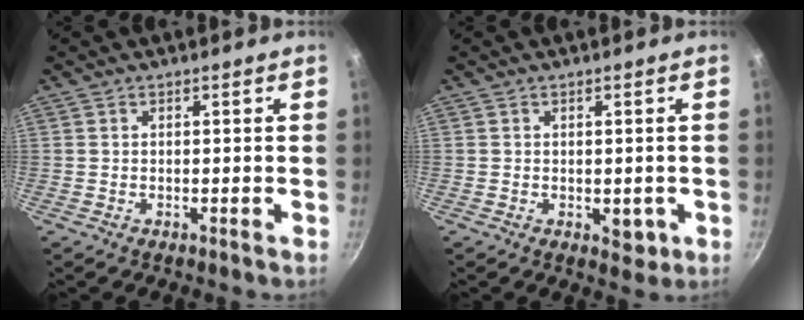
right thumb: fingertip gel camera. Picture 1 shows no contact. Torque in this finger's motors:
{"motor_torque": [0.78, 0.54, 0.56, -0.32, 0.06]}